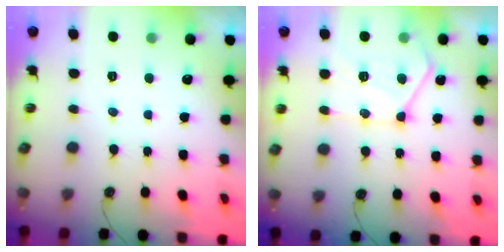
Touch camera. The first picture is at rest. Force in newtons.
{"total": 13.5, "press": 13.4, "slide": 1.2}